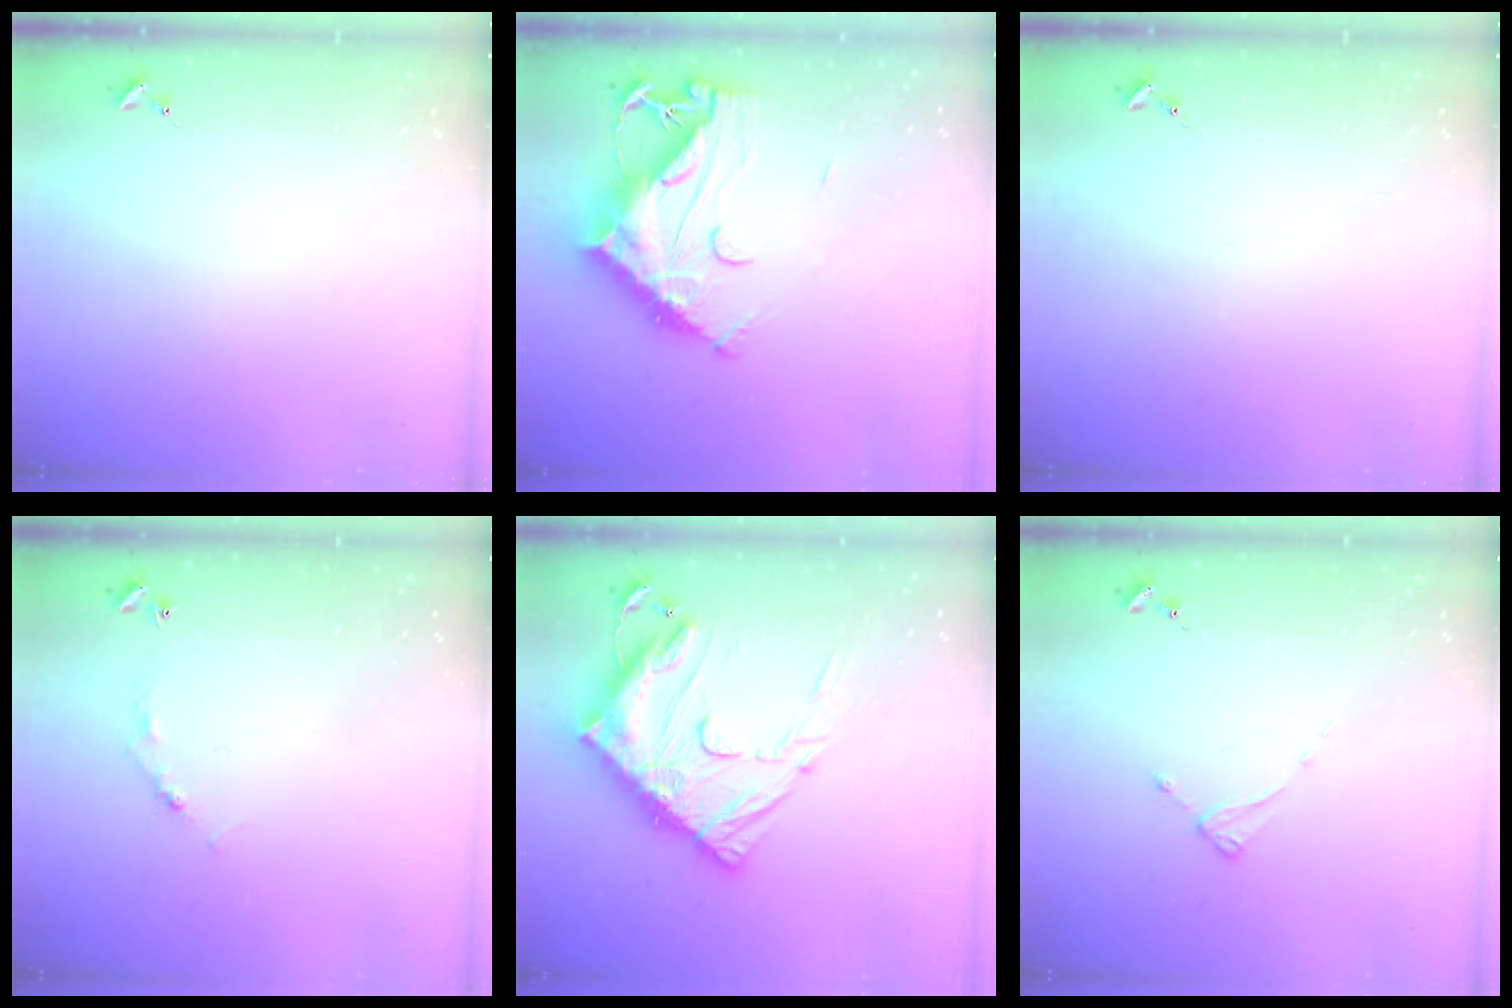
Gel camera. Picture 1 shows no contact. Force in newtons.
{"total": 17.4, "press": 17.3, "slide": 1.6}
{"total": 0.0}
{"total": 4.1, "press": 4.1, "slide": 0.3}
{"total": 21.5, "press": 21.4, "slide": 2.1}
{"total": 2.4, "press": 2.4, "slide": 0.3}